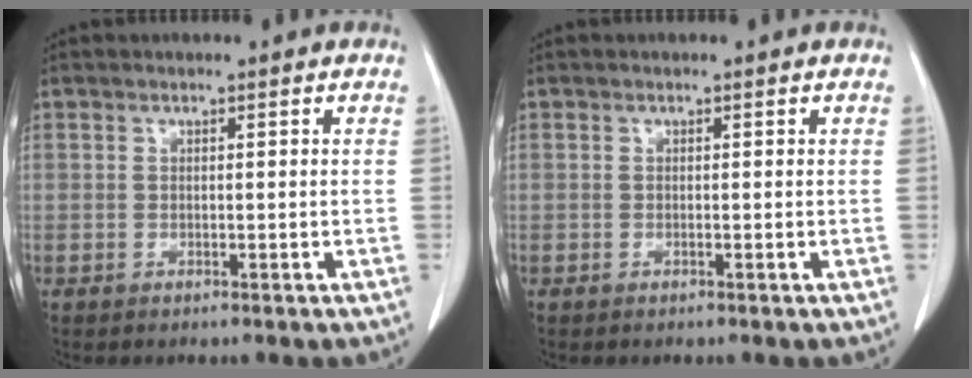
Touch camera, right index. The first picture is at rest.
{"total": 0.0}